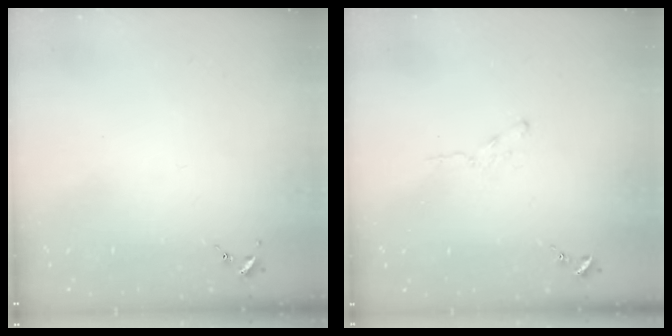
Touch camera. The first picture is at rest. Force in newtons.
{"total": 3.7, "press": 3.7, "slide": 0.3}